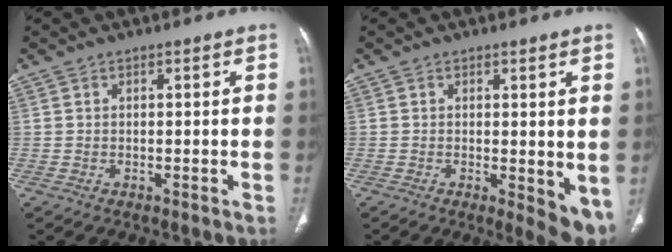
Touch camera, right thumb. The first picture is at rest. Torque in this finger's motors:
{"motor_torque": [-0.29, 0.29, -0.06, 0.01, 0.03]}